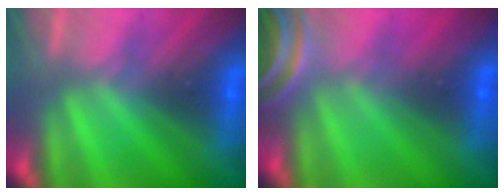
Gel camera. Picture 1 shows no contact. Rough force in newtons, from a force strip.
{"total": 5.5}